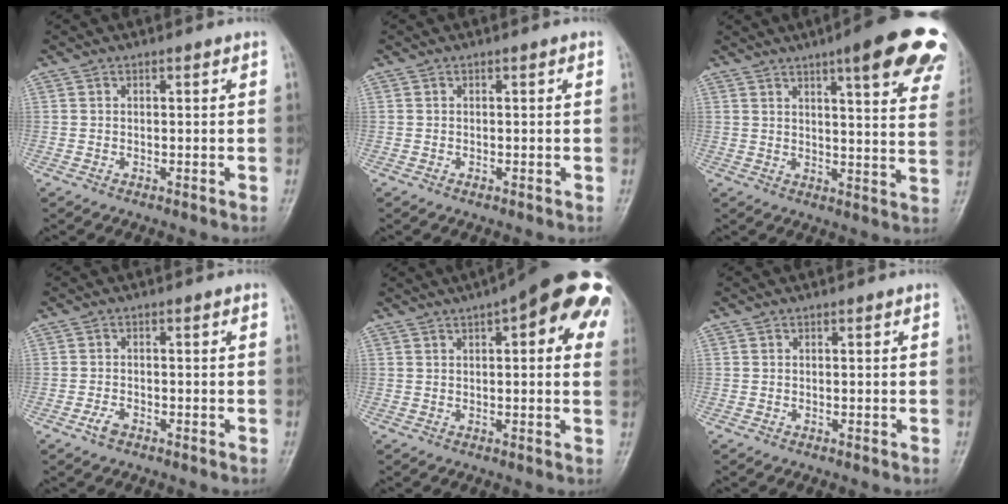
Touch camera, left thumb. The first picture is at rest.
{"total": 0.5, "force": [-0.1, 0.3, 0.4], "torque": [-0.006, 0.003, -0.001]}
{"total": 21.0, "force": [12.9, 4.4, 16.0], "torque": [-0.177, -0.035, 0.147]}
{"total": 2.0, "force": [-1.2, 1.0, 1.2], "torque": [-0.027, 0.006, -0.024]}
{"total": 19.6, "force": [8.3, 6.5, 16.6], "torque": [-0.203, 0.021, 0.100]}
{"total": 0.0}